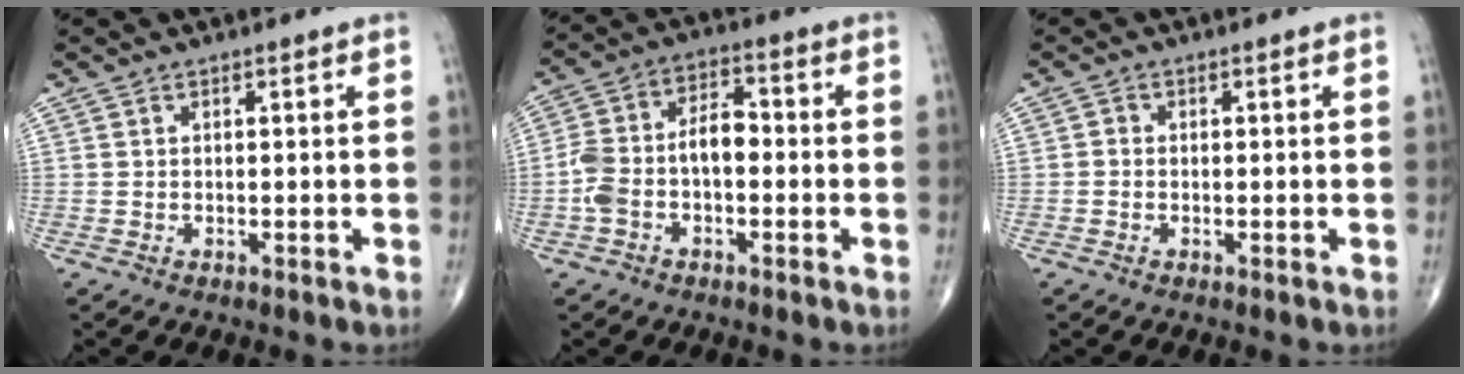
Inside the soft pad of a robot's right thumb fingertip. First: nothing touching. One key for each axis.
{"total": 9.7, "fx": -1.7, "fy": 5.5, "fz": 7.8, "tx": -0.151, "ty": 0.042, "tz": -0.037}
{"total": 0.9, "fx": -0.2, "fy": 0.7, "fz": 0.4, "tx": -0.001, "ty": 0.002, "tz": -0.009}